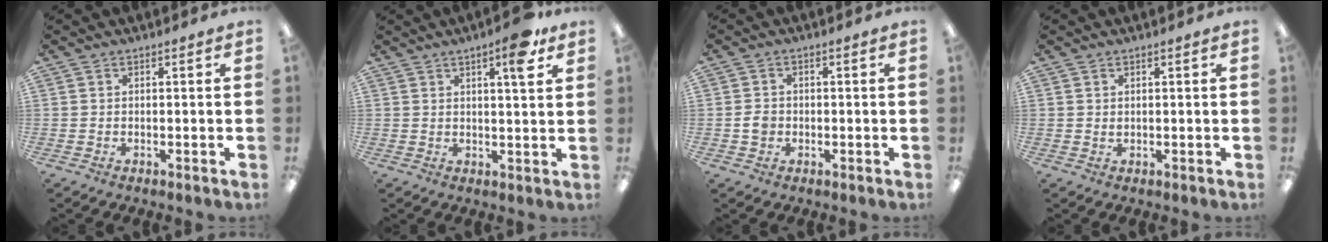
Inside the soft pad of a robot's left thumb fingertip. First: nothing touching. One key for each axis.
{"total": 6.9, "fx": 4.0, "fy": 1.3, "fz": 5.5, "tx": -0.077, "ty": -0.012, "tz": 0.059}
{"total": 2.6, "fx": -0.4, "fy": 2.2, "fz": 1.4, "tx": -0.025, "ty": 0.005, "tz": -0.008}
{"total": 1.0, "fx": 0.6, "fy": 0.5, "fz": 0.7, "tx": -0.015, "ty": 0.002, "tz": 0.009}